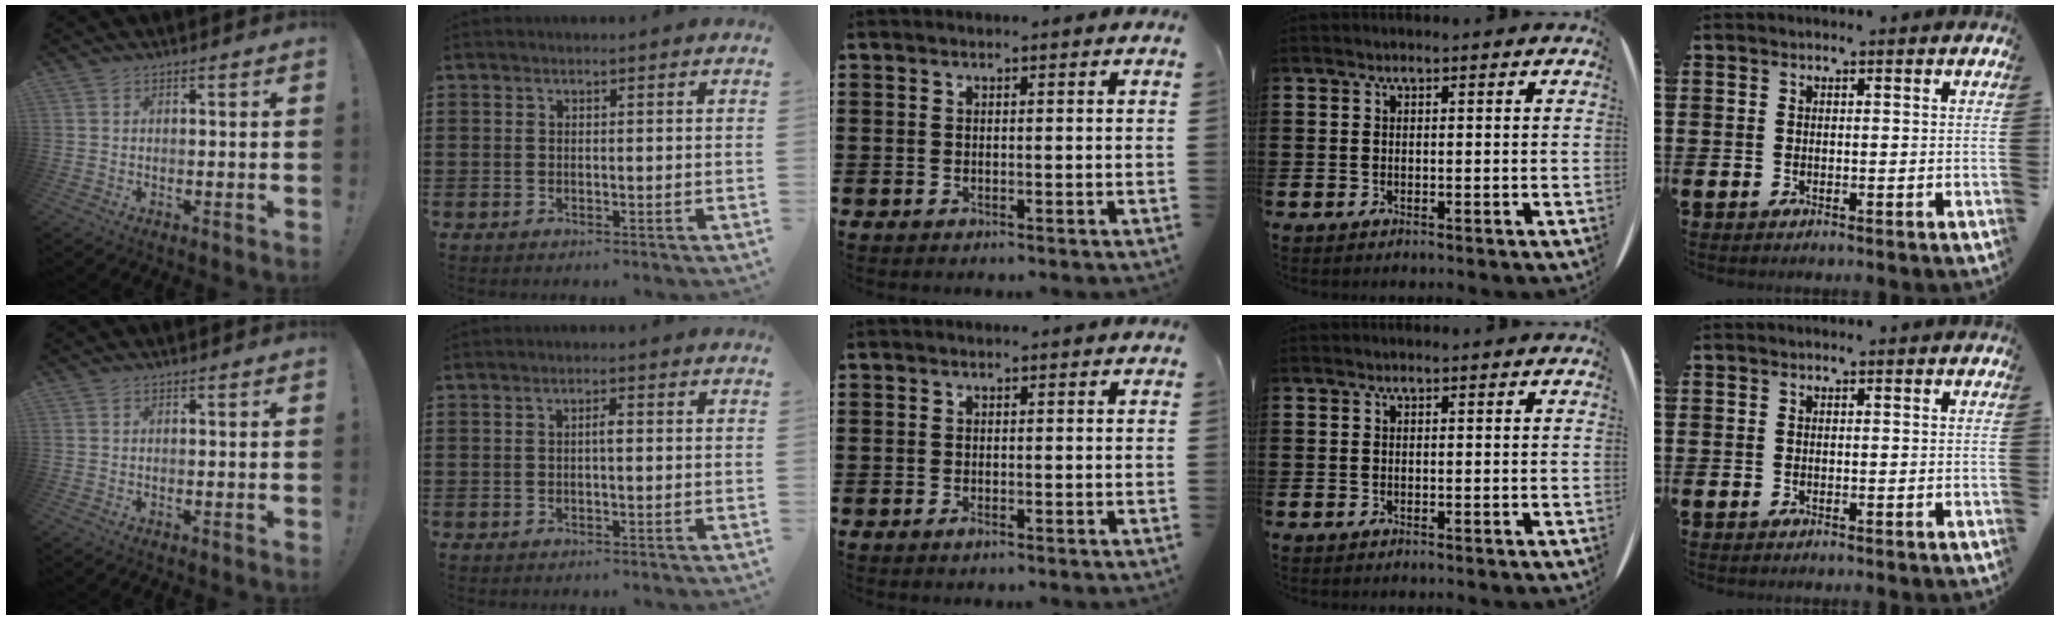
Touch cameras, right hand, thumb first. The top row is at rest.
{"index": {"total": 1.5, "force": [-0.1, 0.3, 1.4], "torque": [-0.027, 0.001, -0.003]}, "middle": {"total": 0.7, "force": [-0.4, 0.2, 0.5], "torque": [-0.011, -0.007, -0.006]}}